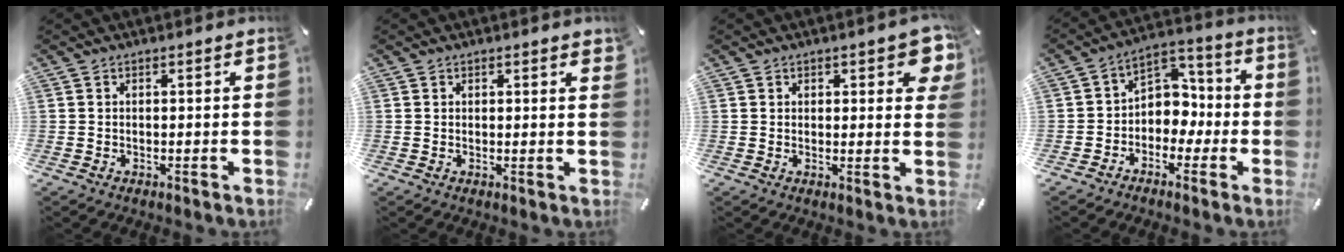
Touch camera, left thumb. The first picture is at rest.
{"total": 1.0, "force": [0.7, 0.5, 0.5], "torque": [-0.001, -0.002, 0.012]}
{"total": 5.1, "force": [2.9, 2.7, 3.3], "torque": [-0.030, -0.007, 0.045]}
{"total": 7.7, "force": [-2.2, 6.8, 2.8], "torque": [-0.044, 0.021, -0.039]}